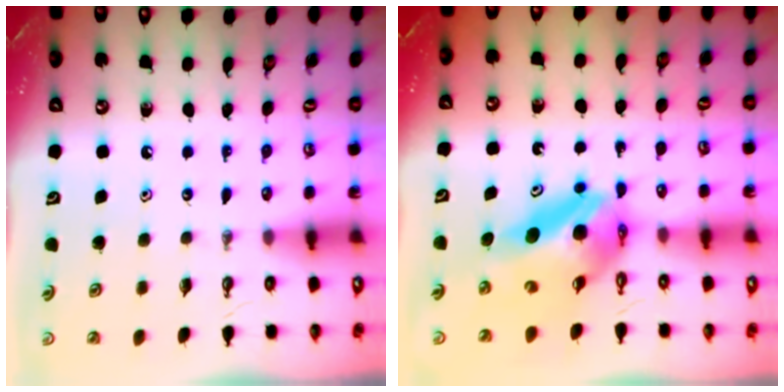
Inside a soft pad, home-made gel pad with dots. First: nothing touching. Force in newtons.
{"total": 9.6, "press": 9.5, "slide": 0.9}